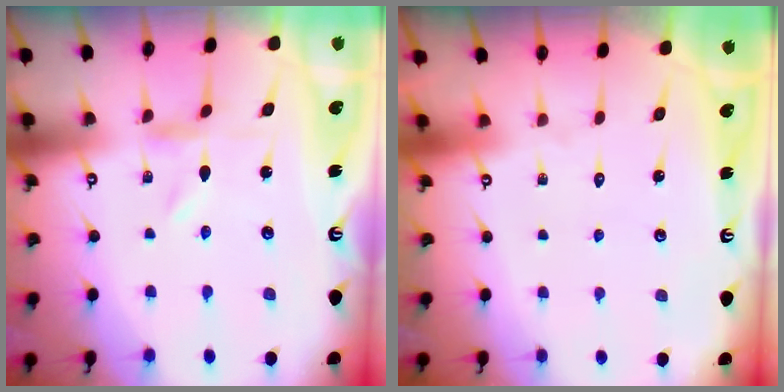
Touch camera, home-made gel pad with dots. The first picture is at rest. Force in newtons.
{"total": 1.5, "press": 1.5, "slide": 0.1}